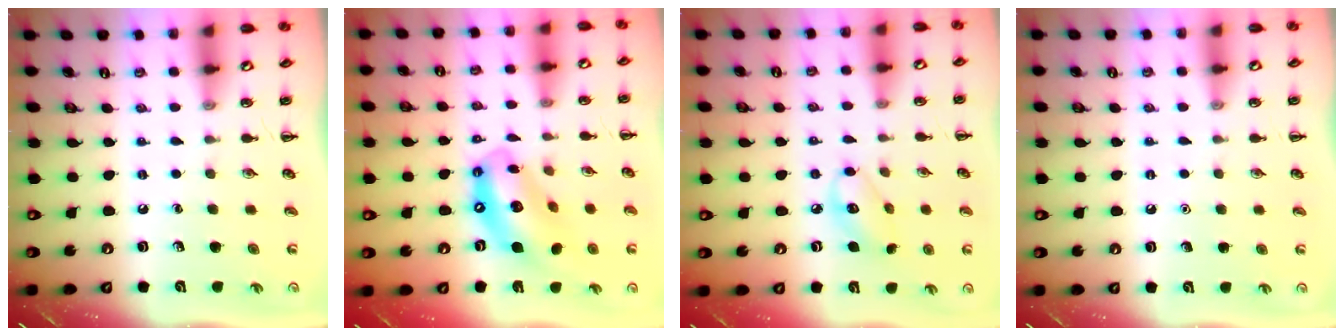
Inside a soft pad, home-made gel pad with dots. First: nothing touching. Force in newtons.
{"total": 13.9, "press": 13.4, "slide": 3.8}
{"total": 6.9, "press": 6.9, "slide": 0.6}
{"total": 1.6, "press": 1.6, "slide": 0.1}